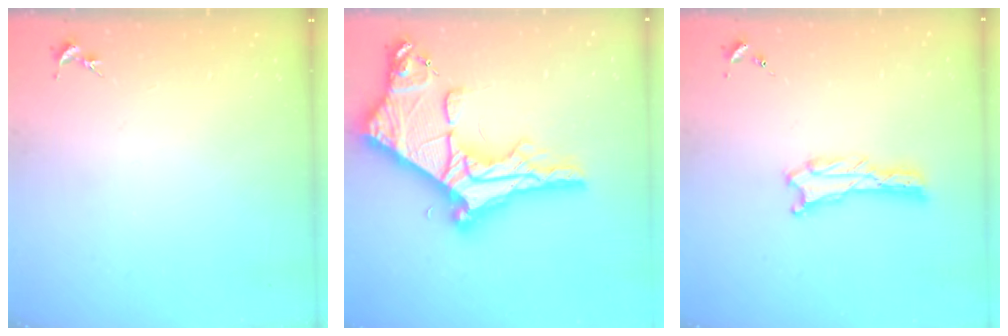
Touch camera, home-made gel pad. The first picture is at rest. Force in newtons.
{"total": 12.9, "press": 12.9, "slide": 1.3}
{"total": 0.7, "press": 0.7, "slide": 0.1}